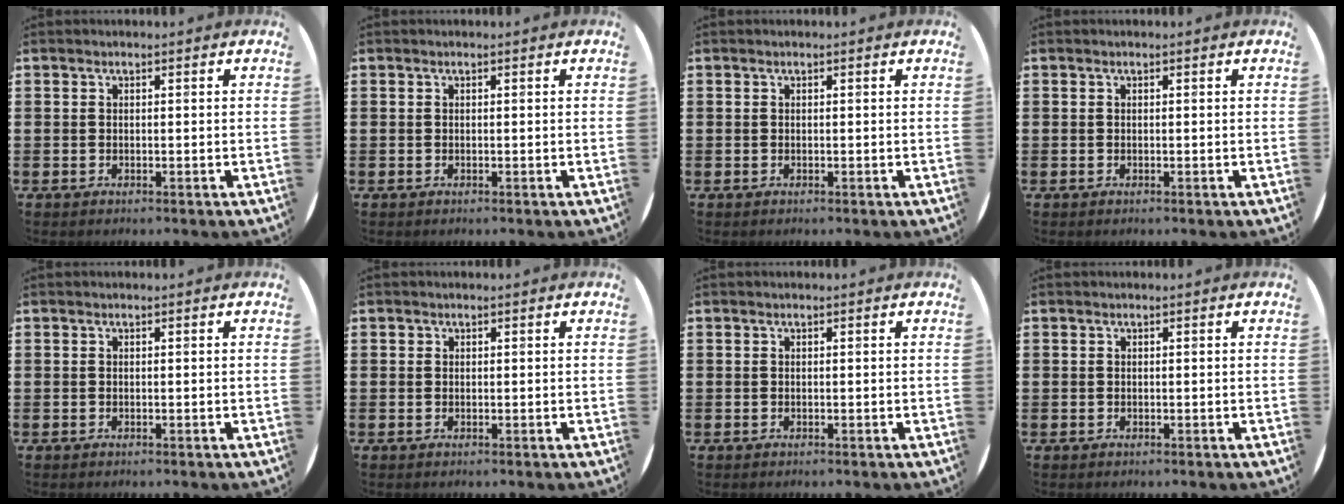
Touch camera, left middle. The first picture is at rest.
{"total": 0.0}
{"total": 0.0}
{"total": 0.0}
{"total": 0.0}
{"total": 0.0}
{"total": 0.0}
{"total": 0.0}